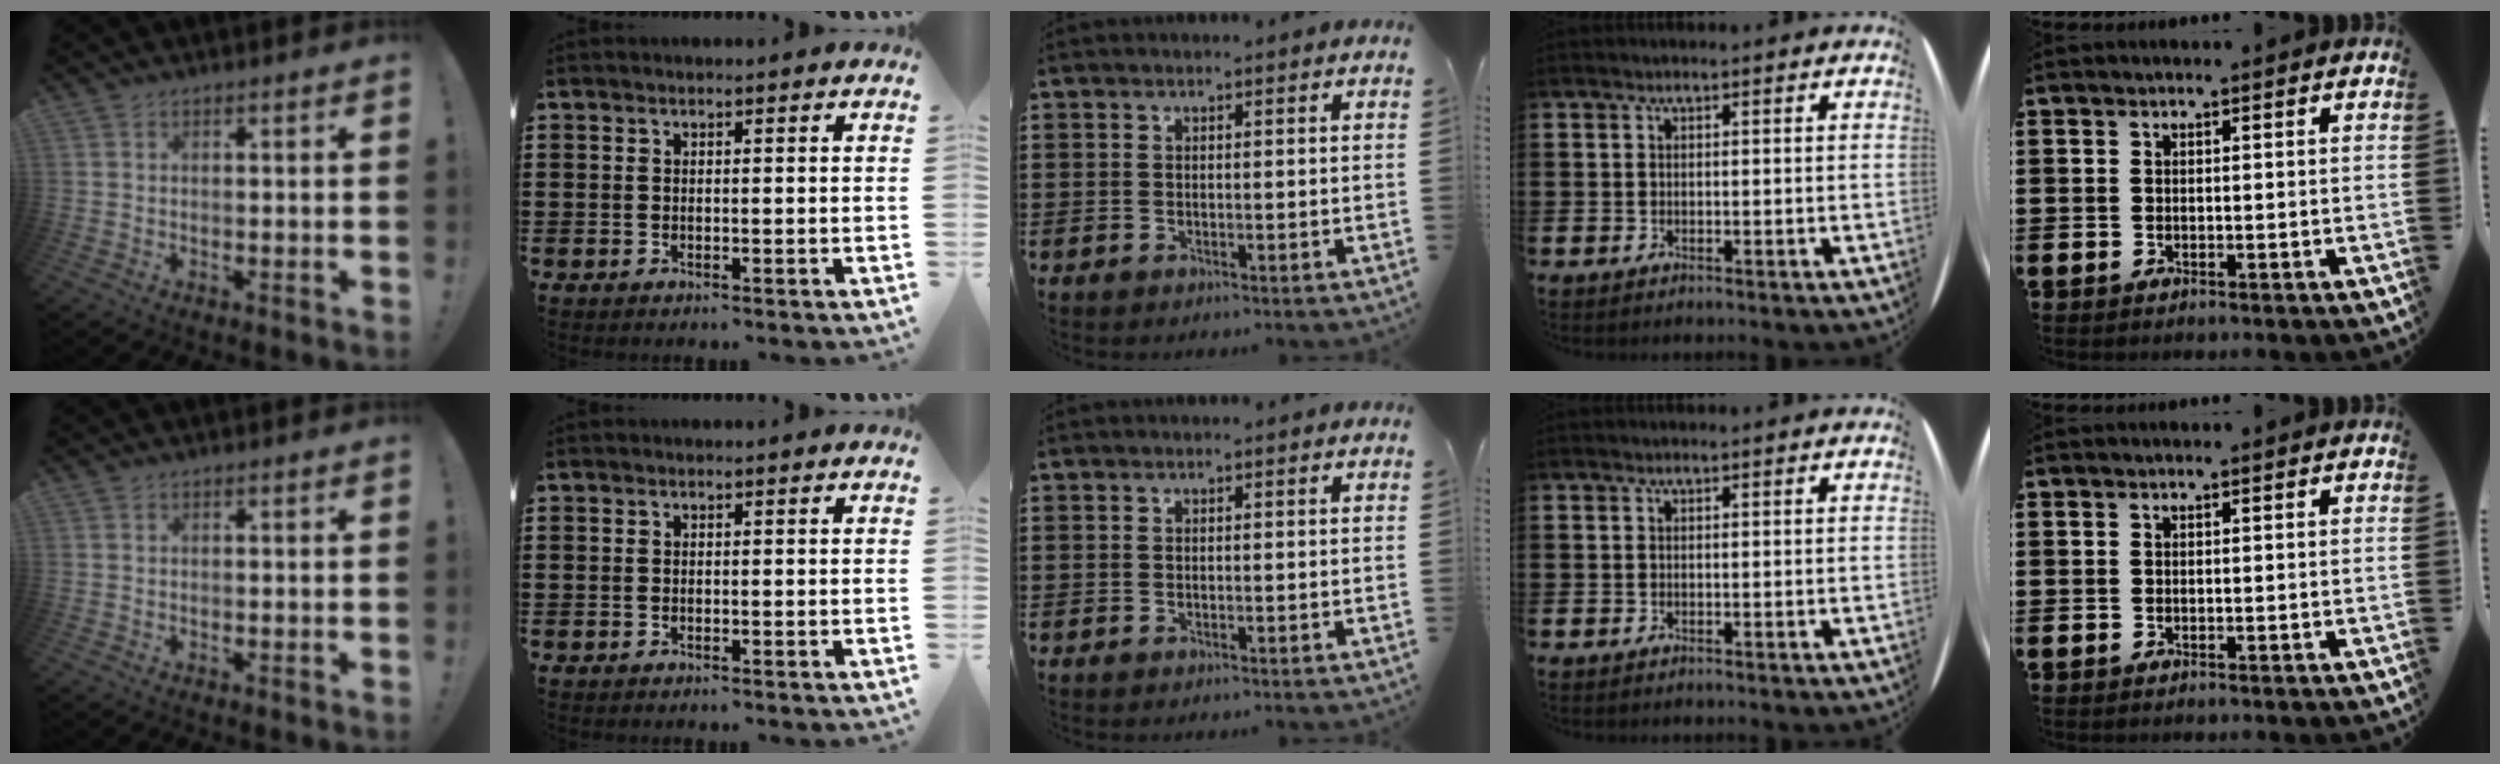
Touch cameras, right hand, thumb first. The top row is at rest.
{}